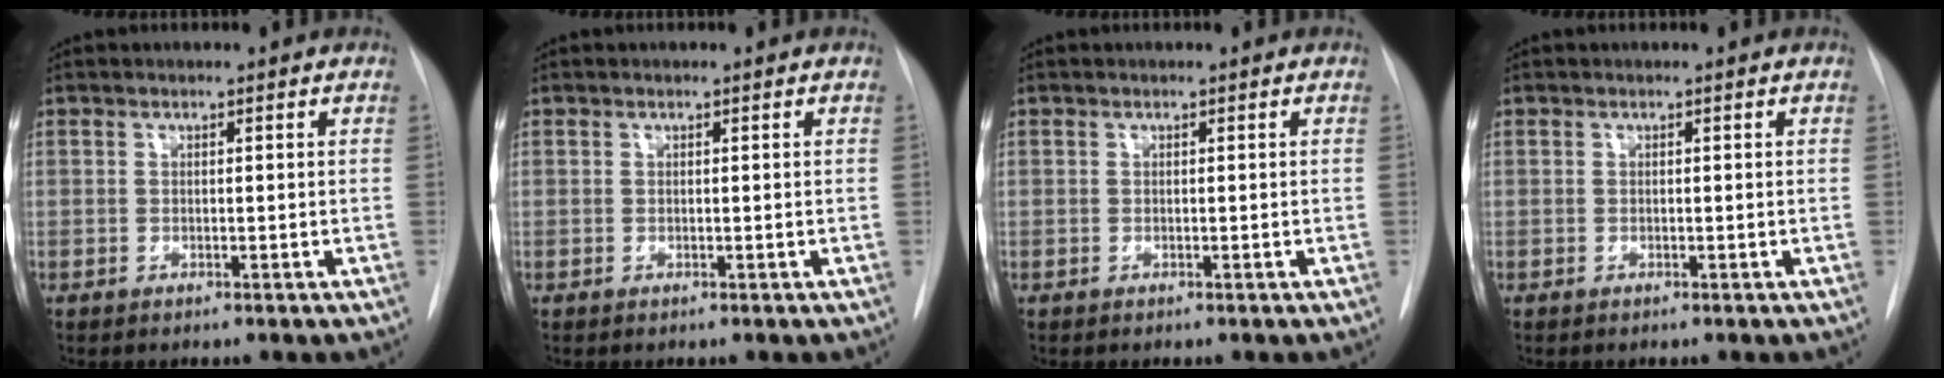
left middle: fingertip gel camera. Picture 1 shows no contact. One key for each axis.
{"total": 0.0}
{"total": 0.0}
{"total": 0.0}